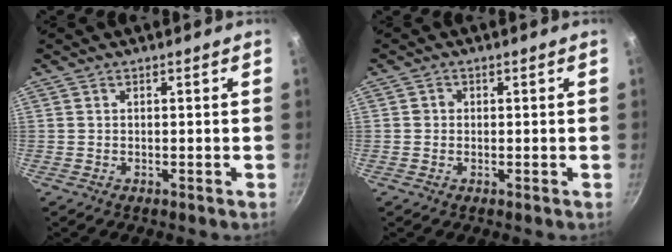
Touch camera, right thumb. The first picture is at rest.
{"total": 1.2, "force": [-0.1, 1.1, 0.3], "torque": [-0.001, 0.003, -0.003]}